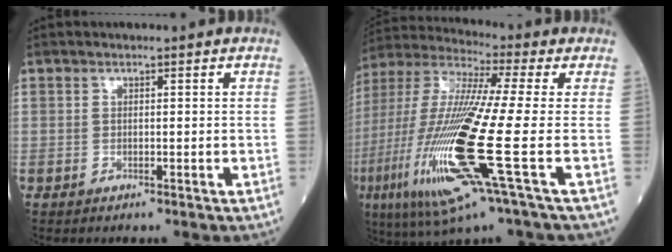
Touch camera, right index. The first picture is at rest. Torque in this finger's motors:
{"motor_torque": [1.46, -0.68, 1.05, 0.21]}